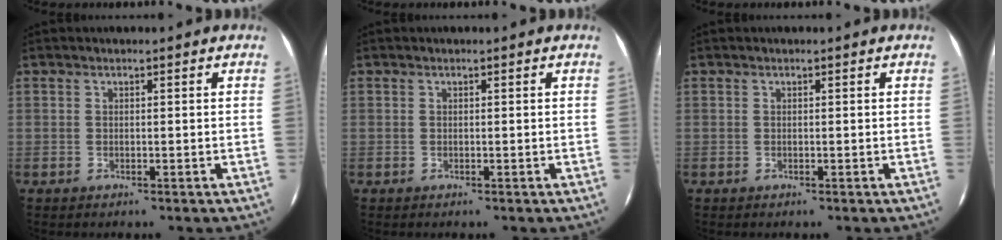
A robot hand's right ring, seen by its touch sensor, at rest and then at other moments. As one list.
[{"total": 0.0}, {"total": 0.0}]